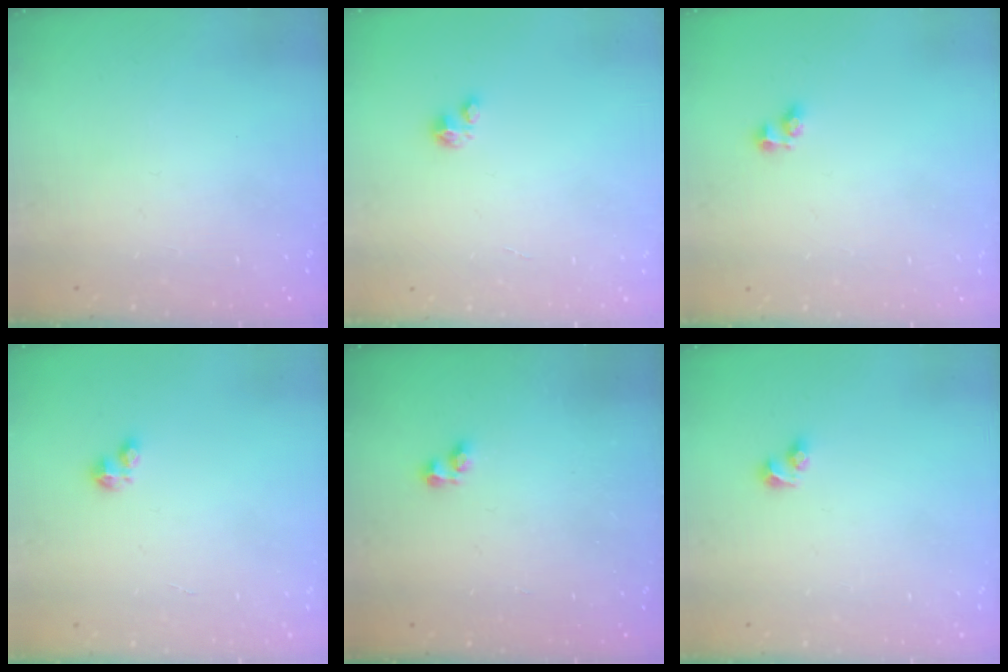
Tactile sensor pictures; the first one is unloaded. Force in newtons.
{"total": 0.7, "press": 0.7, "slide": 0.2}
{"total": 3.0, "press": 2.7, "slide": 1.3}
{"total": 1.9, "press": 1.9, "slide": 0.2}
{"total": 1.4, "press": 1.2, "slide": 0.7}
{"total": 2.4, "press": 2.2, "slide": 0.9}